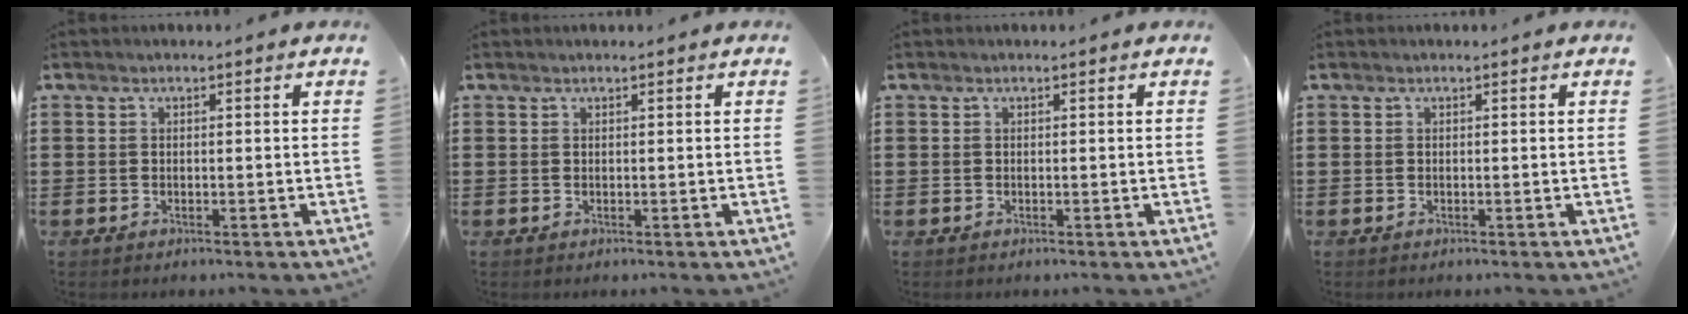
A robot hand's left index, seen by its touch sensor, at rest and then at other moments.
{"total": 0.0}
{"total": 0.0}
{"total": 0.0}